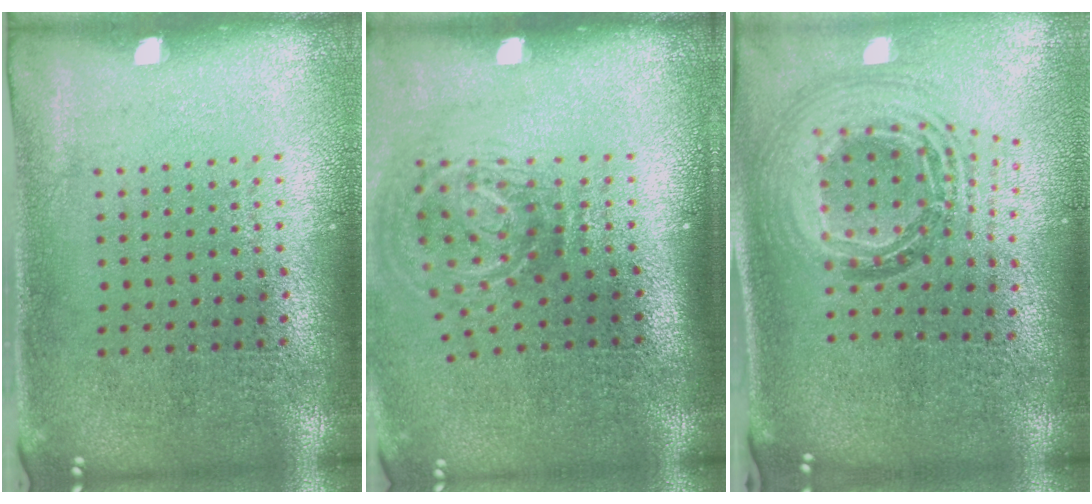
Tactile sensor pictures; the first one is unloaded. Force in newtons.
{"total": 2.1, "press": 1.2, "slide": 1.6}
{"total": 1.6, "press": 1.4, "slide": 0.8}